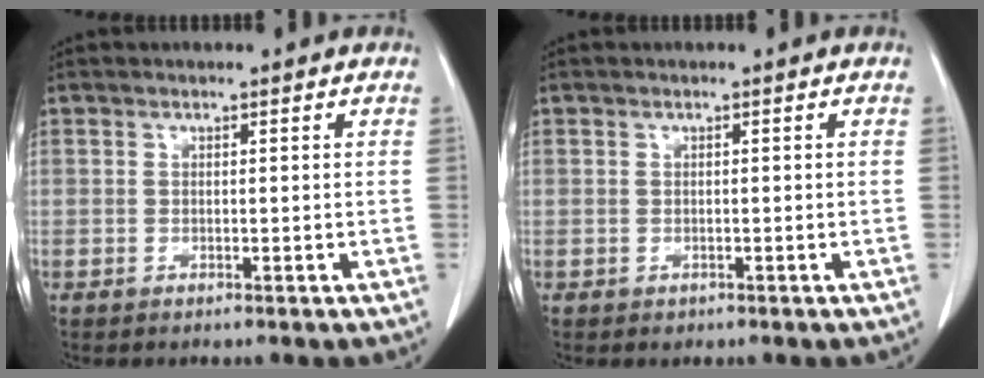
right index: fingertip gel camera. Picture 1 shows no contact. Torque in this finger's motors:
{"motor_torque": [-0.07, -0.01, -0.13, -0.05]}